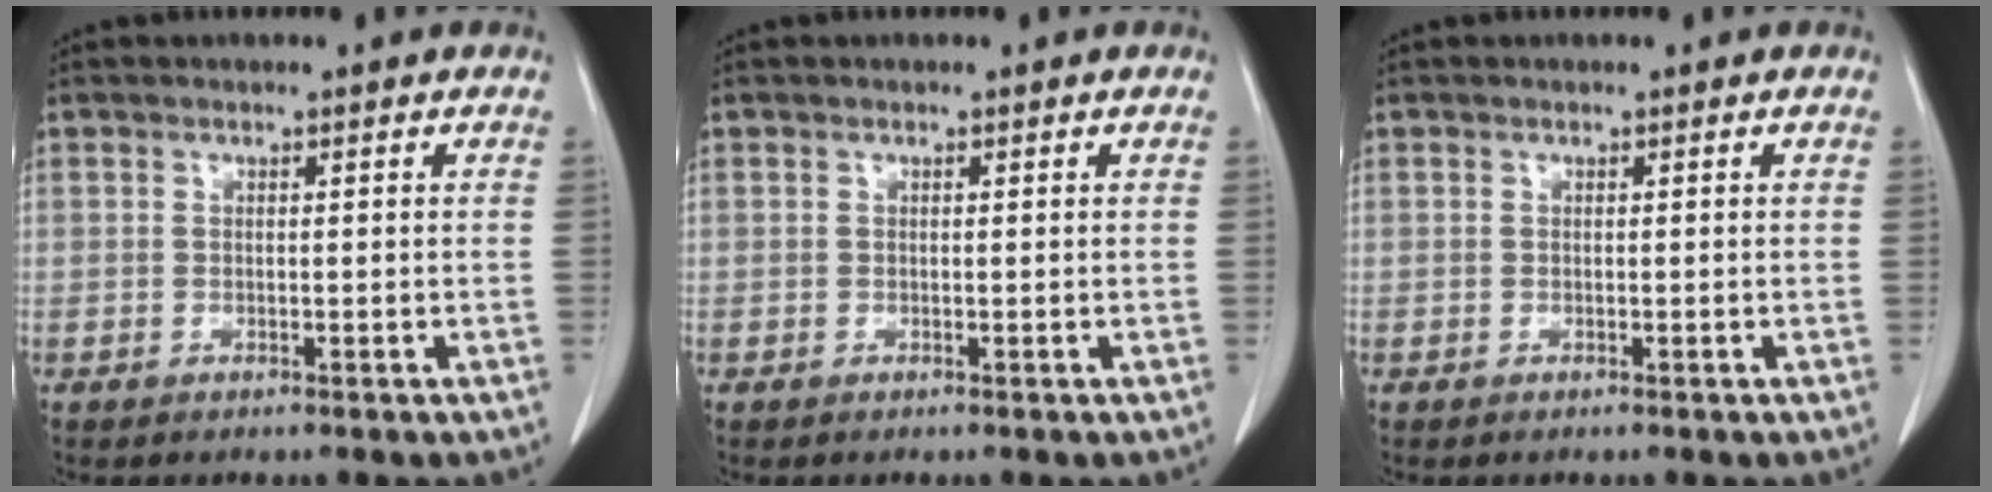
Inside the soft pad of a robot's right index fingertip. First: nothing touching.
{"total": 0.0}
{"total": 0.0}